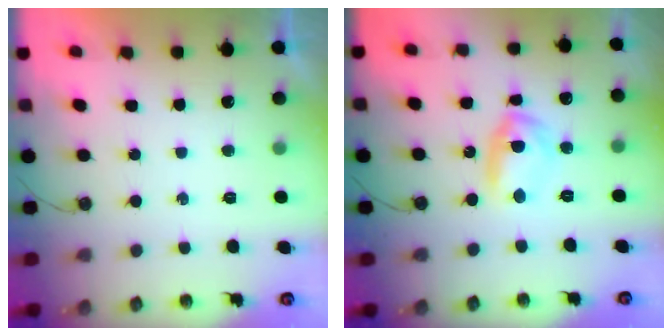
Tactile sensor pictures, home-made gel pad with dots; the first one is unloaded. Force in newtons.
{"total": 9.8, "press": 9.7, "slide": 0.7}